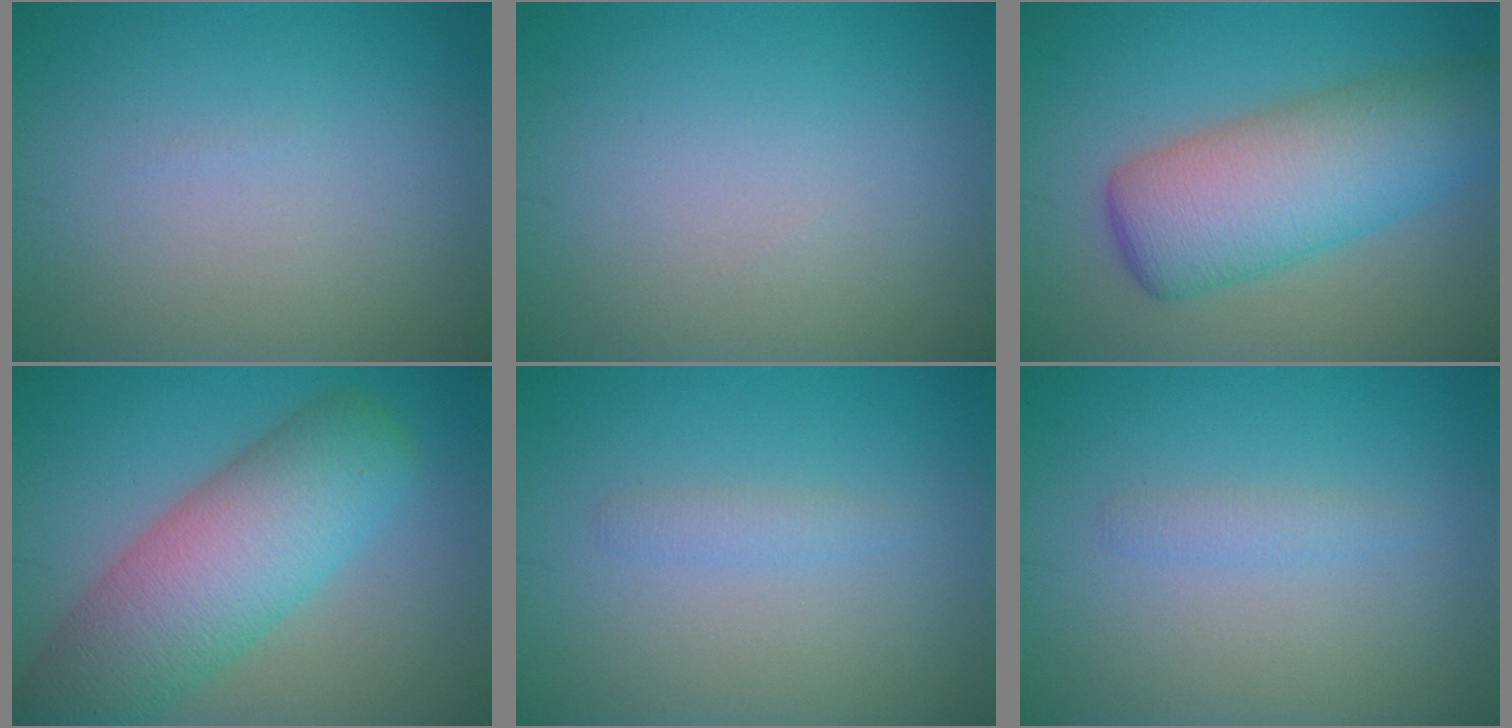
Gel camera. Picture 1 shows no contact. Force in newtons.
{"total": 0.0}
{"total": 8.7, "press": 8.7, "slide": 0.2}
{"total": 9.5, "press": 9.5, "slide": 0.5}
{"total": 1.1, "press": 1.1, "slide": 0.1}
{"total": 1.1, "press": 1.1, "slide": 0.1}